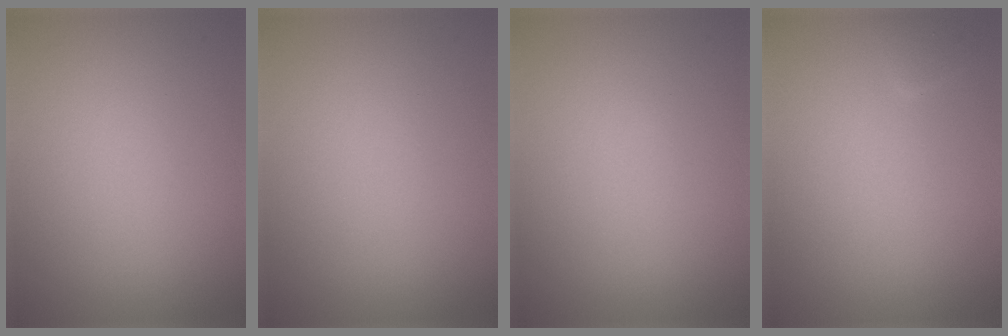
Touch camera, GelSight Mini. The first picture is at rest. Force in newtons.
{"total": 0.0}
{"total": 0.0}
{"total": 0.8, "press": 0.7, "slide": 0.2}